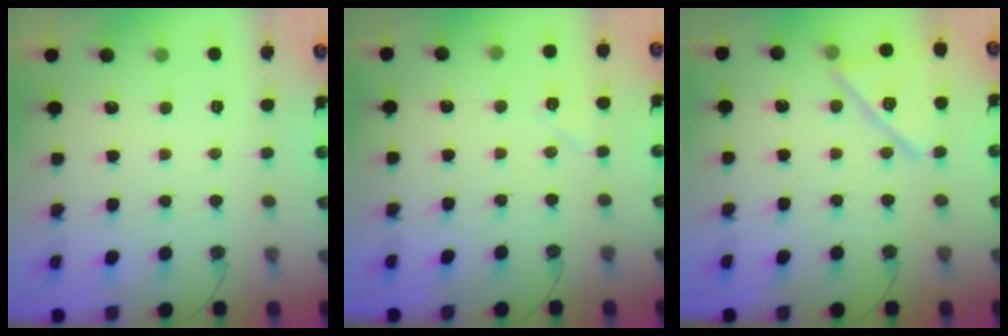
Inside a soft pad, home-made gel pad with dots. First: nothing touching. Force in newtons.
{"total": 5.7, "press": 5.6, "slide": 1.3}
{"total": 15.5, "press": 13.2, "slide": 8.3}